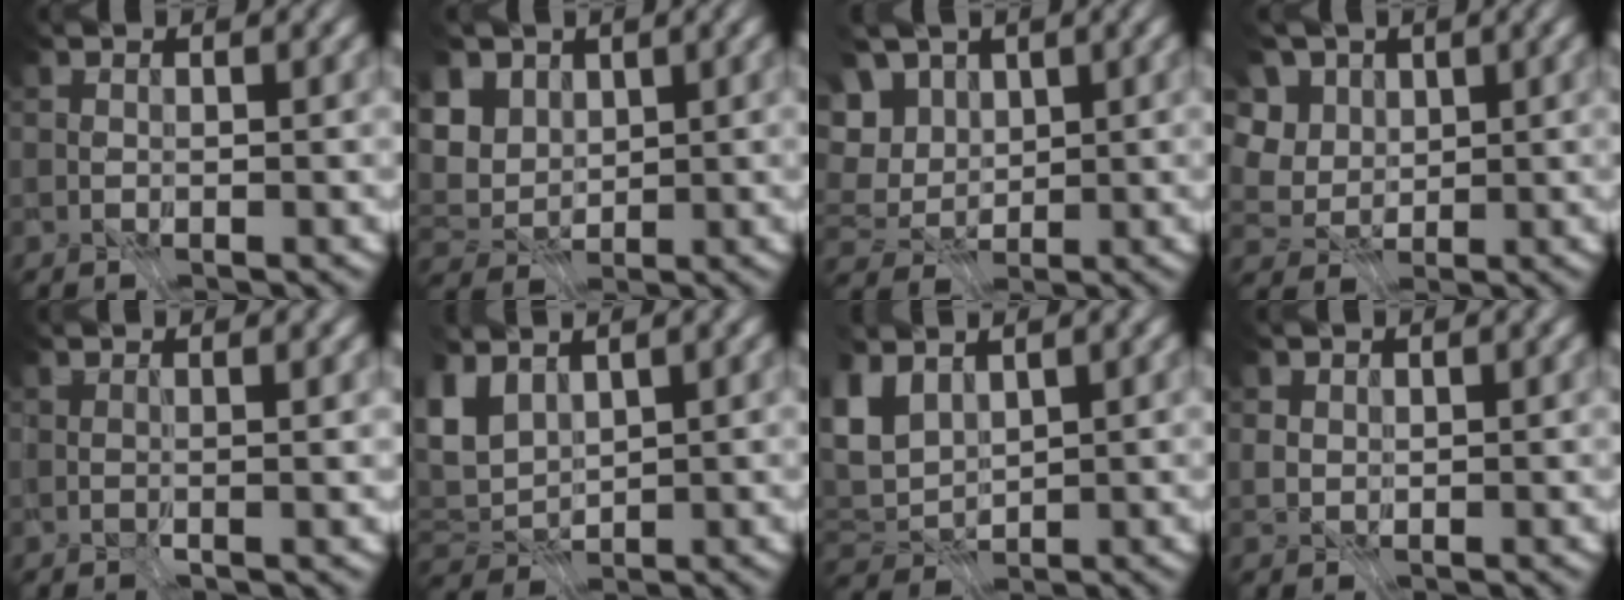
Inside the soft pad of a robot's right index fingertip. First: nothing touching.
{"total": 3.1, "force": [1.0, 1.9, 2.2], "torque": [-0.058, 0.003, 0.021]}
{"total": 5.0, "force": [1.4, 3.6, 3.2], "torque": [-0.069, 0.009, 0.018]}
{"total": 5.6, "force": [1.8, 4.7, 2.5], "torque": [-0.078, 0.007, 0.035]}
{"total": 1.9, "force": [-0.3, -1.7, -0.6], "torque": [0.009, -0.019, 0.013]}
{"total": 1.6, "force": [0.7, 0.1, 1.4], "torque": [-0.049, -0.005, 0.039]}
{"total": 1.3, "force": [0.5, 0.0, 1.2], "torque": [-0.046, -0.007, 0.037]}
{"total": 1.5, "force": [1.3, 0.8, 0.2], "torque": [-0.018, -0.009, 0.028]}